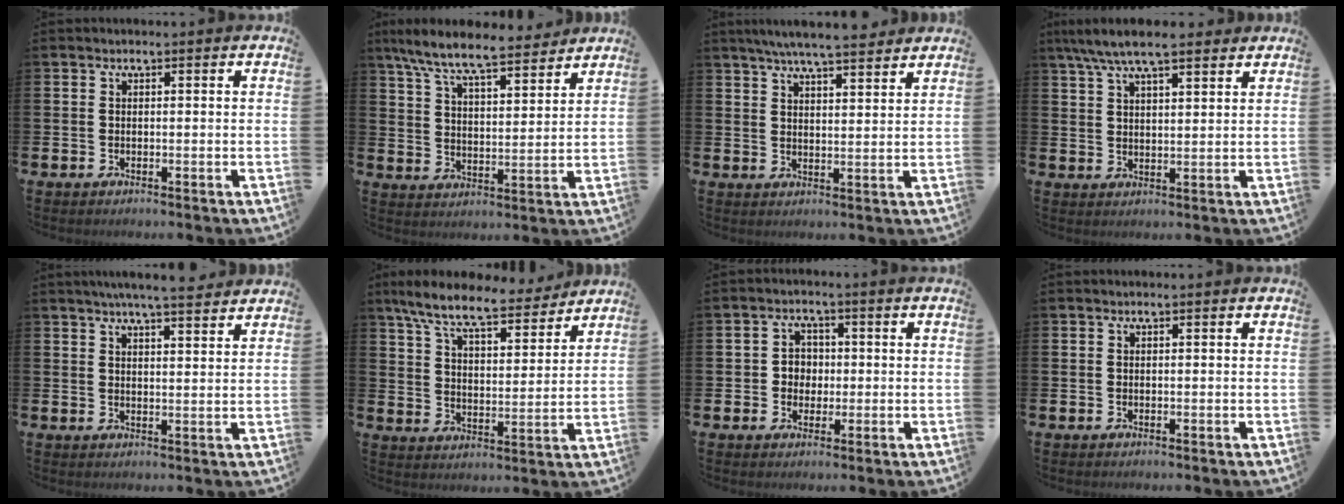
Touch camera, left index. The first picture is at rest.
{"total": 8.6, "force": [7.8, 1.4, 3.4], "torque": [-0.097, -0.040, 0.138]}
{"total": 6.2, "force": [5.9, 0.2, 1.9], "torque": [-0.051, -0.023, 0.106]}
{"total": 7.3, "force": [6.3, 1.5, 3.4], "torque": [-0.077, -0.015, 0.115]}
{"total": 5.5, "force": [5.2, -0.1, 1.7], "torque": [-0.035, -0.021, 0.093]}
{"total": 9.4, "force": [8.3, 1.7, 4.0], "torque": [-0.104, -0.044, 0.145]}
{"total": 2.9, "force": [0.1, 2.8, 0.8], "torque": [-0.014, 0.007, -0.005]}
{"total": 0.0}